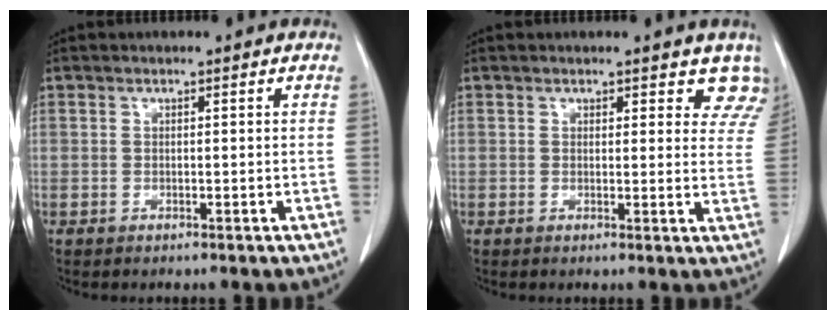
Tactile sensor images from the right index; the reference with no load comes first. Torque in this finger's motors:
{"motor_torque": [0.16, 0.11, -0.04, -0.01]}